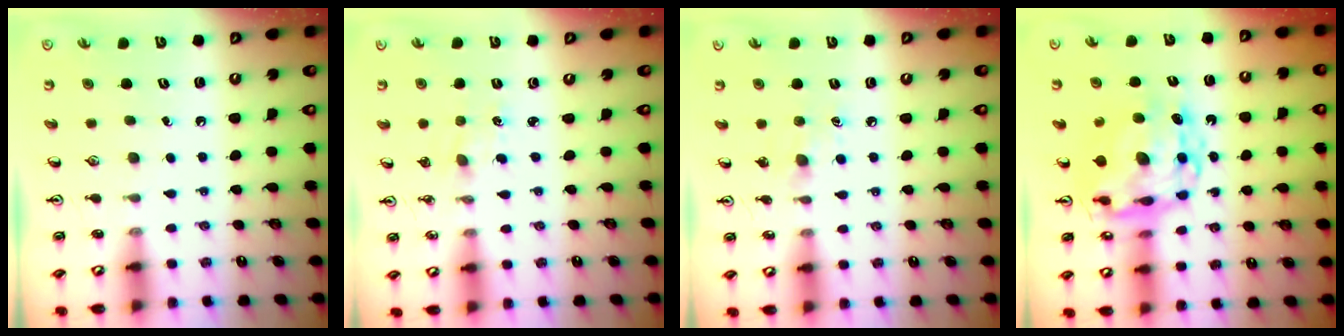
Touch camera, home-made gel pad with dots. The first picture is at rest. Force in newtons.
{"total": 0.7, "press": 0.7, "slide": 0.2}
{"total": 6.3, "press": 6.2, "slide": 0.9}
{"total": 12.6, "press": 12.5, "slide": 1.1}